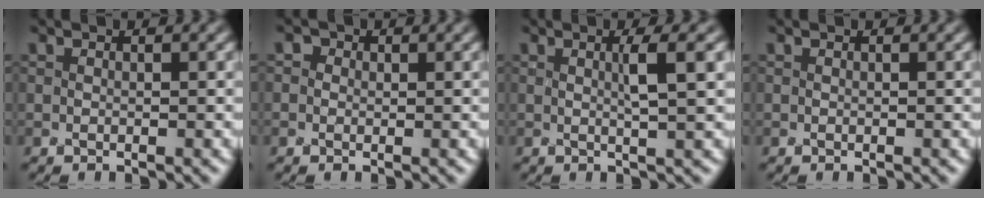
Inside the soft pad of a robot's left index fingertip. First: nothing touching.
{"total": 1.4, "force": [0.0, 1.3, 0.4], "torque": [0.008, 0.010, -0.010]}
{"total": 2.3, "force": [0.1, 0.2, 2.3], "torque": [-0.029, 0.009, 0.008]}
{"total": 0.0}